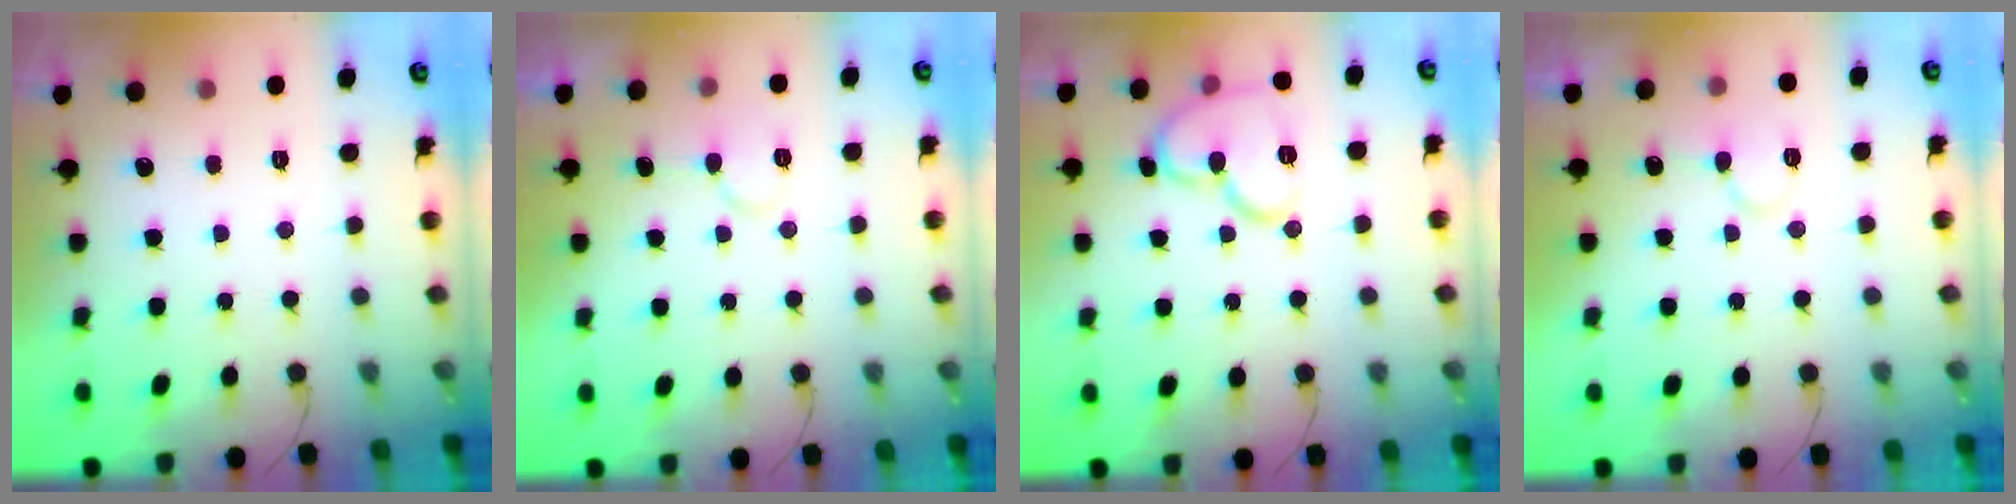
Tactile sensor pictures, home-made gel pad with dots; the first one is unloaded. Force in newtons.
{"total": 6.6, "press": 6.6, "slide": 0.5}
{"total": 12.8, "press": 12.8, "slide": 0.6}
{"total": 8.5, "press": 8.5, "slide": 1.1}